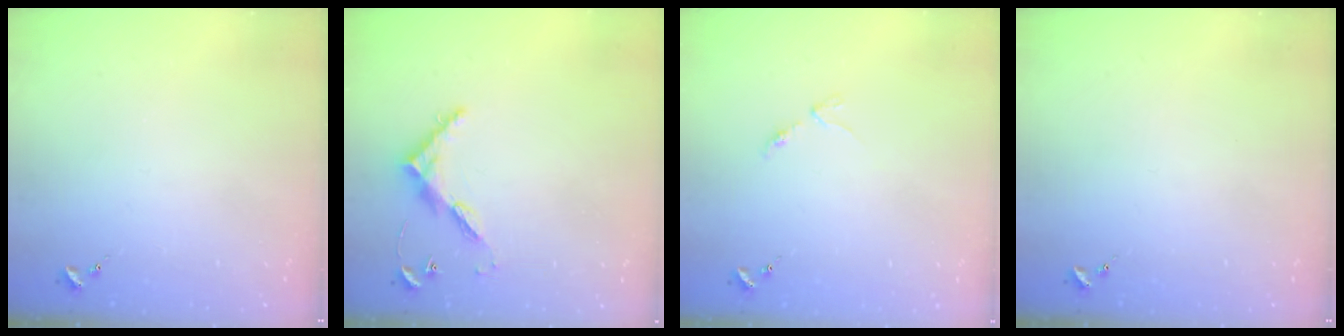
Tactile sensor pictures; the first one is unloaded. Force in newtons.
{"total": 6.8, "press": 6.8, "slide": 0.5}
{"total": 2.8, "press": 2.8, "slide": 0.5}
{"total": 0.0}